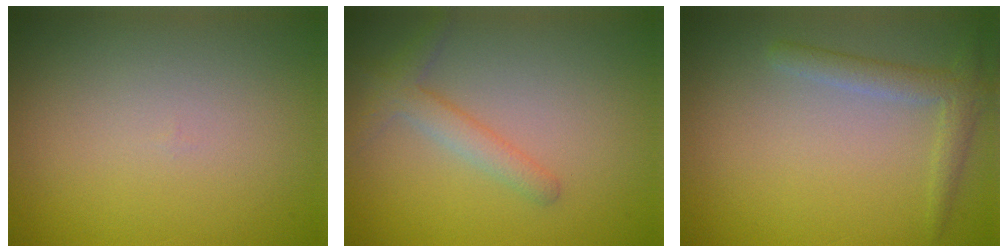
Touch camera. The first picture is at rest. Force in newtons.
{"total": 2.2, "press": 2.2, "slide": 0.1}
{"total": 2.3, "press": 2.2, "slide": 0.2}